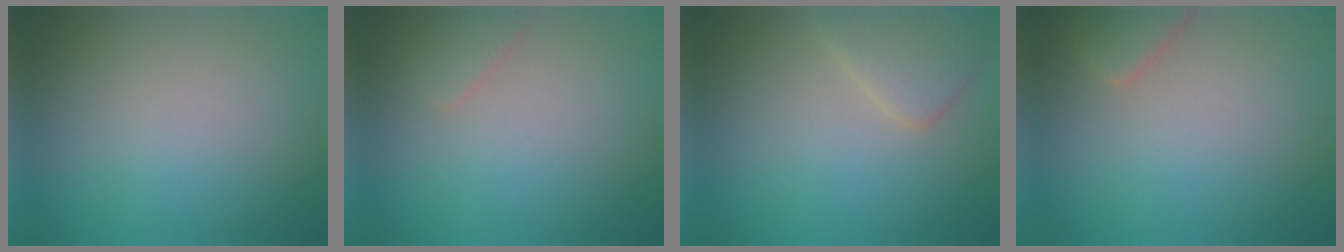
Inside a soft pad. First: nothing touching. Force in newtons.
{"total": 0.9, "press": 0.9, "slide": 0.1}
{"total": 2.7, "press": 2.7, "slide": 0.1}
{"total": 2.0, "press": 2.0, "slide": 0.2}